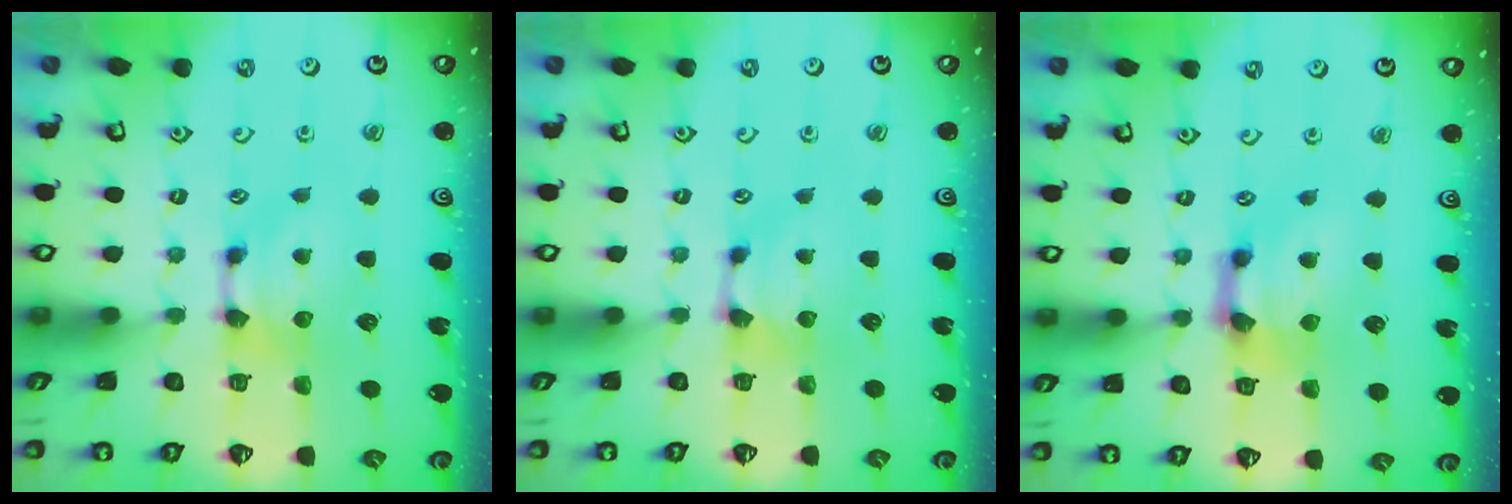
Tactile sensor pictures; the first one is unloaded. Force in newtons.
{"total": 1.1, "press": 0.4, "slide": 1.0}
{"total": 2.4, "press": 1.6, "slide": 1.8}